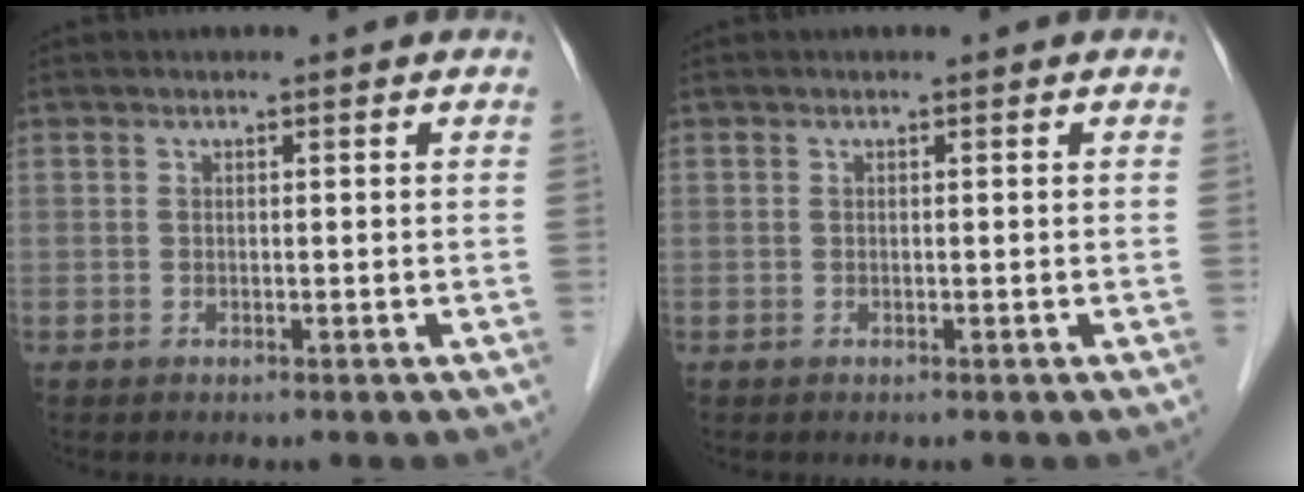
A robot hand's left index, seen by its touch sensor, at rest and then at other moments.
{"total": 0.0}